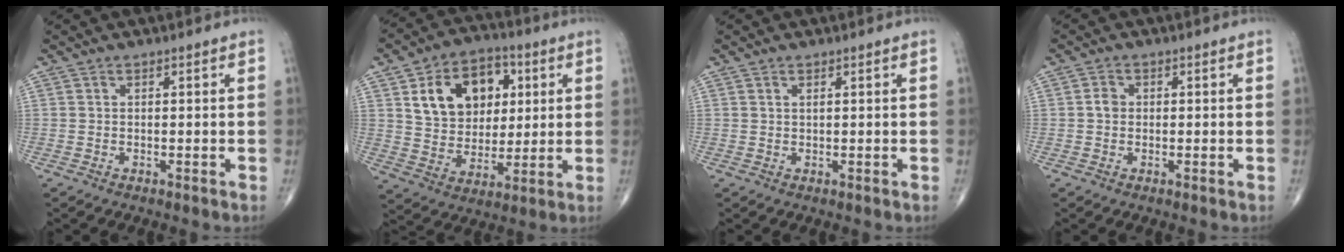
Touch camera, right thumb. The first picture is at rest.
{"total": 16.1, "force": [5.1, 11.6, 10.0], "torque": [-0.119, -0.007, 0.089]}
{"total": 0.7, "force": [0.4, 0.2, 0.5], "torque": [-0.009, 0.003, 0.007]}
{"total": 1.7, "force": [0.0, 1.5, 0.9], "torque": [-0.010, 0.004, -0.003]}